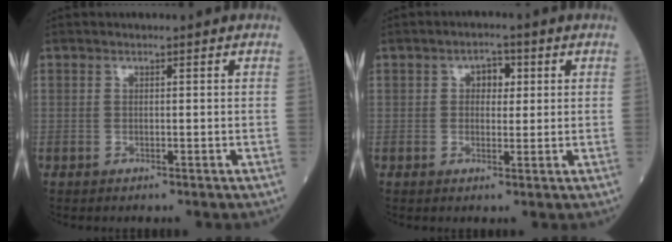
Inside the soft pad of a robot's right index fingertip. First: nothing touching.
{"total": 3.1, "force": [0.9, 2.0, 2.2], "torque": [-0.027, 0.010, 0.011]}